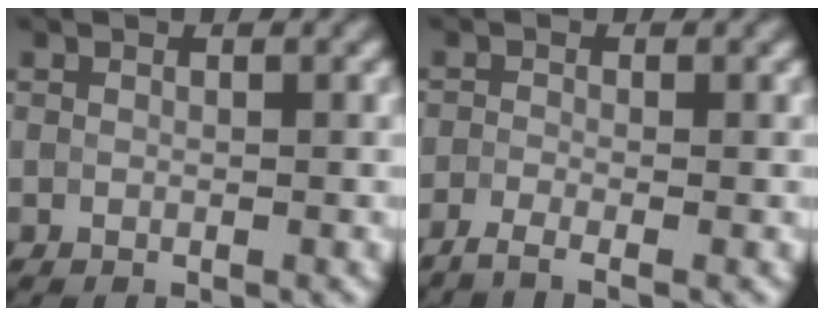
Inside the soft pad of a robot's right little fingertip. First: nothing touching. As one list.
[{"total": 2.4, "force": [-2.2, 0.1, 0.9], "torque": [-0.014, -0.007, -0.047]}]